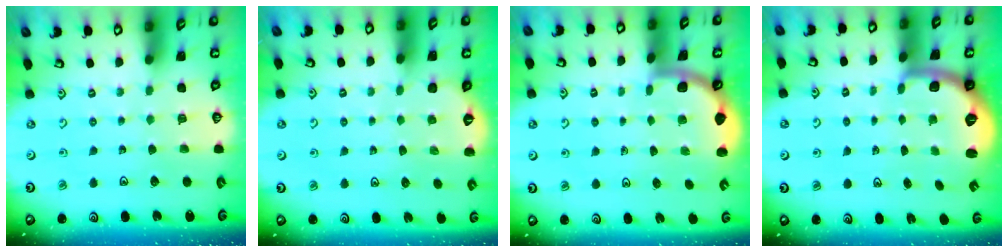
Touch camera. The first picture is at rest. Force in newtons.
{"total": 2.1, "press": 1.0, "slide": 1.8}
{"total": 2.2, "press": 2.2, "slide": 0.1}
{"total": 1.9, "press": 1.8, "slide": 0.5}